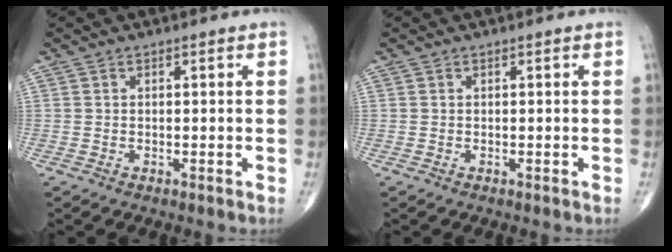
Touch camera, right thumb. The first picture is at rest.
{"total": 0.0}